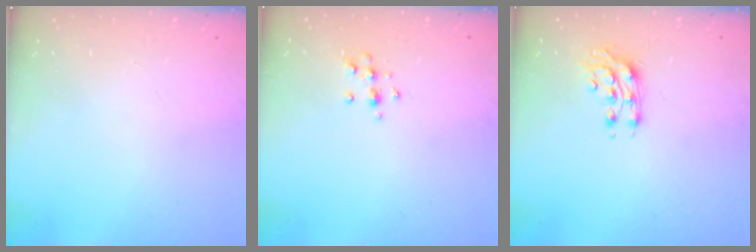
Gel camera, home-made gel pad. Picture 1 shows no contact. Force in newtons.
{"total": 8.5, "press": 8.4, "slide": 0.8}
{"total": 8.0, "press": 7.9, "slide": 0.9}